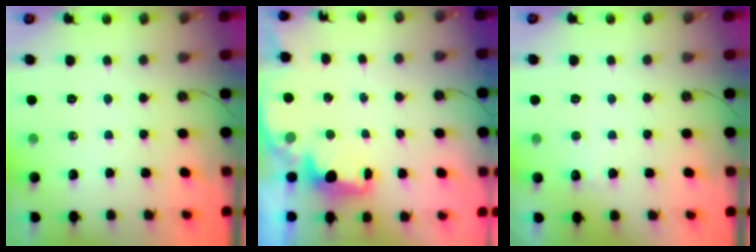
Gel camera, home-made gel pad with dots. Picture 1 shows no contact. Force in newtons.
{"total": 2.5, "press": 2.3, "slide": 0.8}
{"total": 2.9, "press": 2.7, "slide": 1.0}